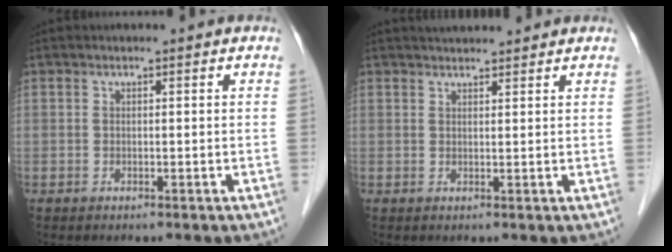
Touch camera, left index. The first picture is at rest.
{"total": 4.6, "force": [4.3, 0.8, 1.4], "torque": [-0.020, 0.032, 0.060]}